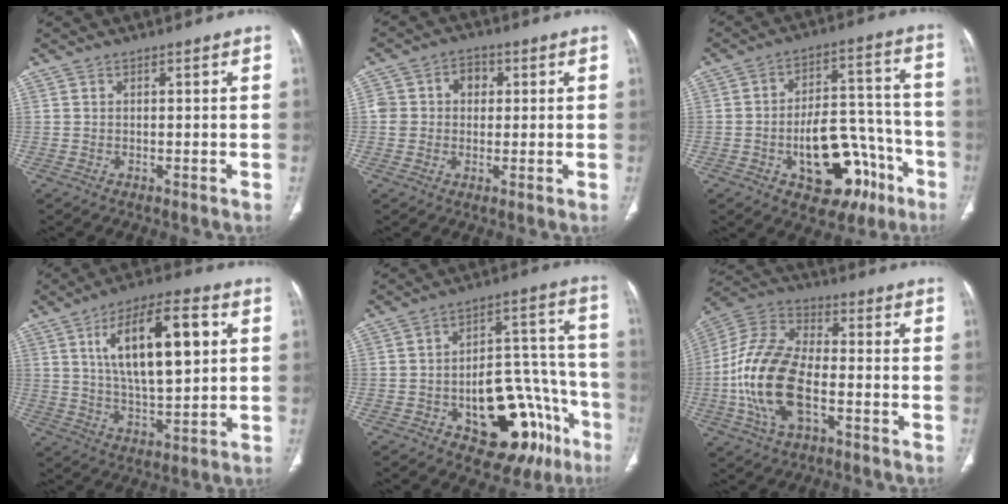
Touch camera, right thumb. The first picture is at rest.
{"total": 6.5, "force": [1.1, 5.4, 3.3], "torque": [-0.033, 0.017, 0.017]}
{"total": 18.5, "force": [-7.9, 10.3, 13.2], "torque": [-0.143, 0.063, -0.100]}
{"total": 17.5, "force": [4.9, 6.8, 15.4], "torque": [-0.244, -0.001, 0.083]}
{"total": 22.3, "force": [-9.9, 11.8, 16.2], "torque": [-0.150, 0.080, -0.121]}
{"total": 17.9, "force": [-4.4, 9.5, 14.5], "torque": [-0.300, 0.025, -0.083]}